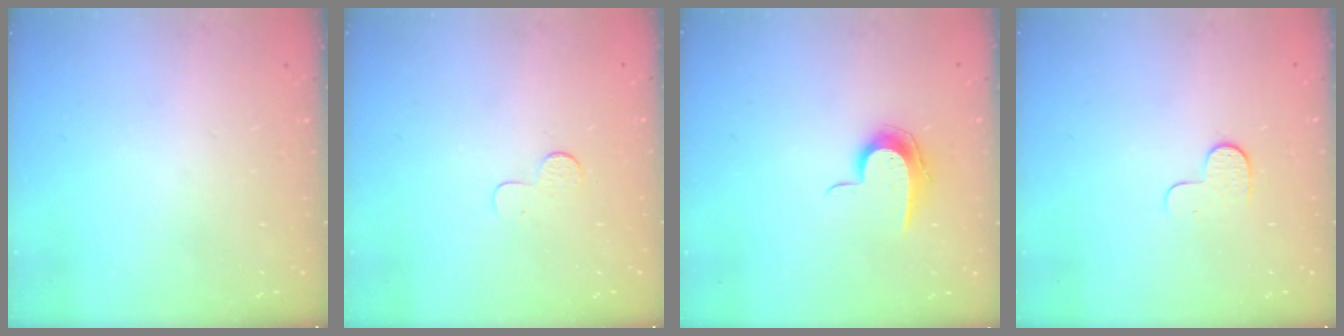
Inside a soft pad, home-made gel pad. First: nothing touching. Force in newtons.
{"total": 4.9, "press": 4.8, "slide": 0.5}
{"total": 8.8, "press": 8.8, "slide": 0.8}
{"total": 5.2, "press": 5.2, "slide": 0.5}